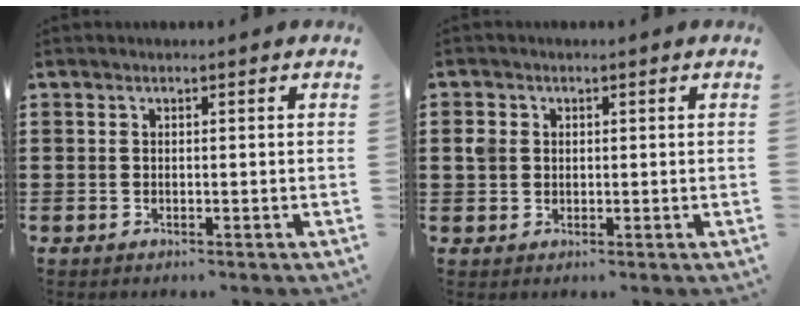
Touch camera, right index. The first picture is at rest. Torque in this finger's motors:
{"motor_torque": [0.19, -0.05, 0.06, 0.04]}